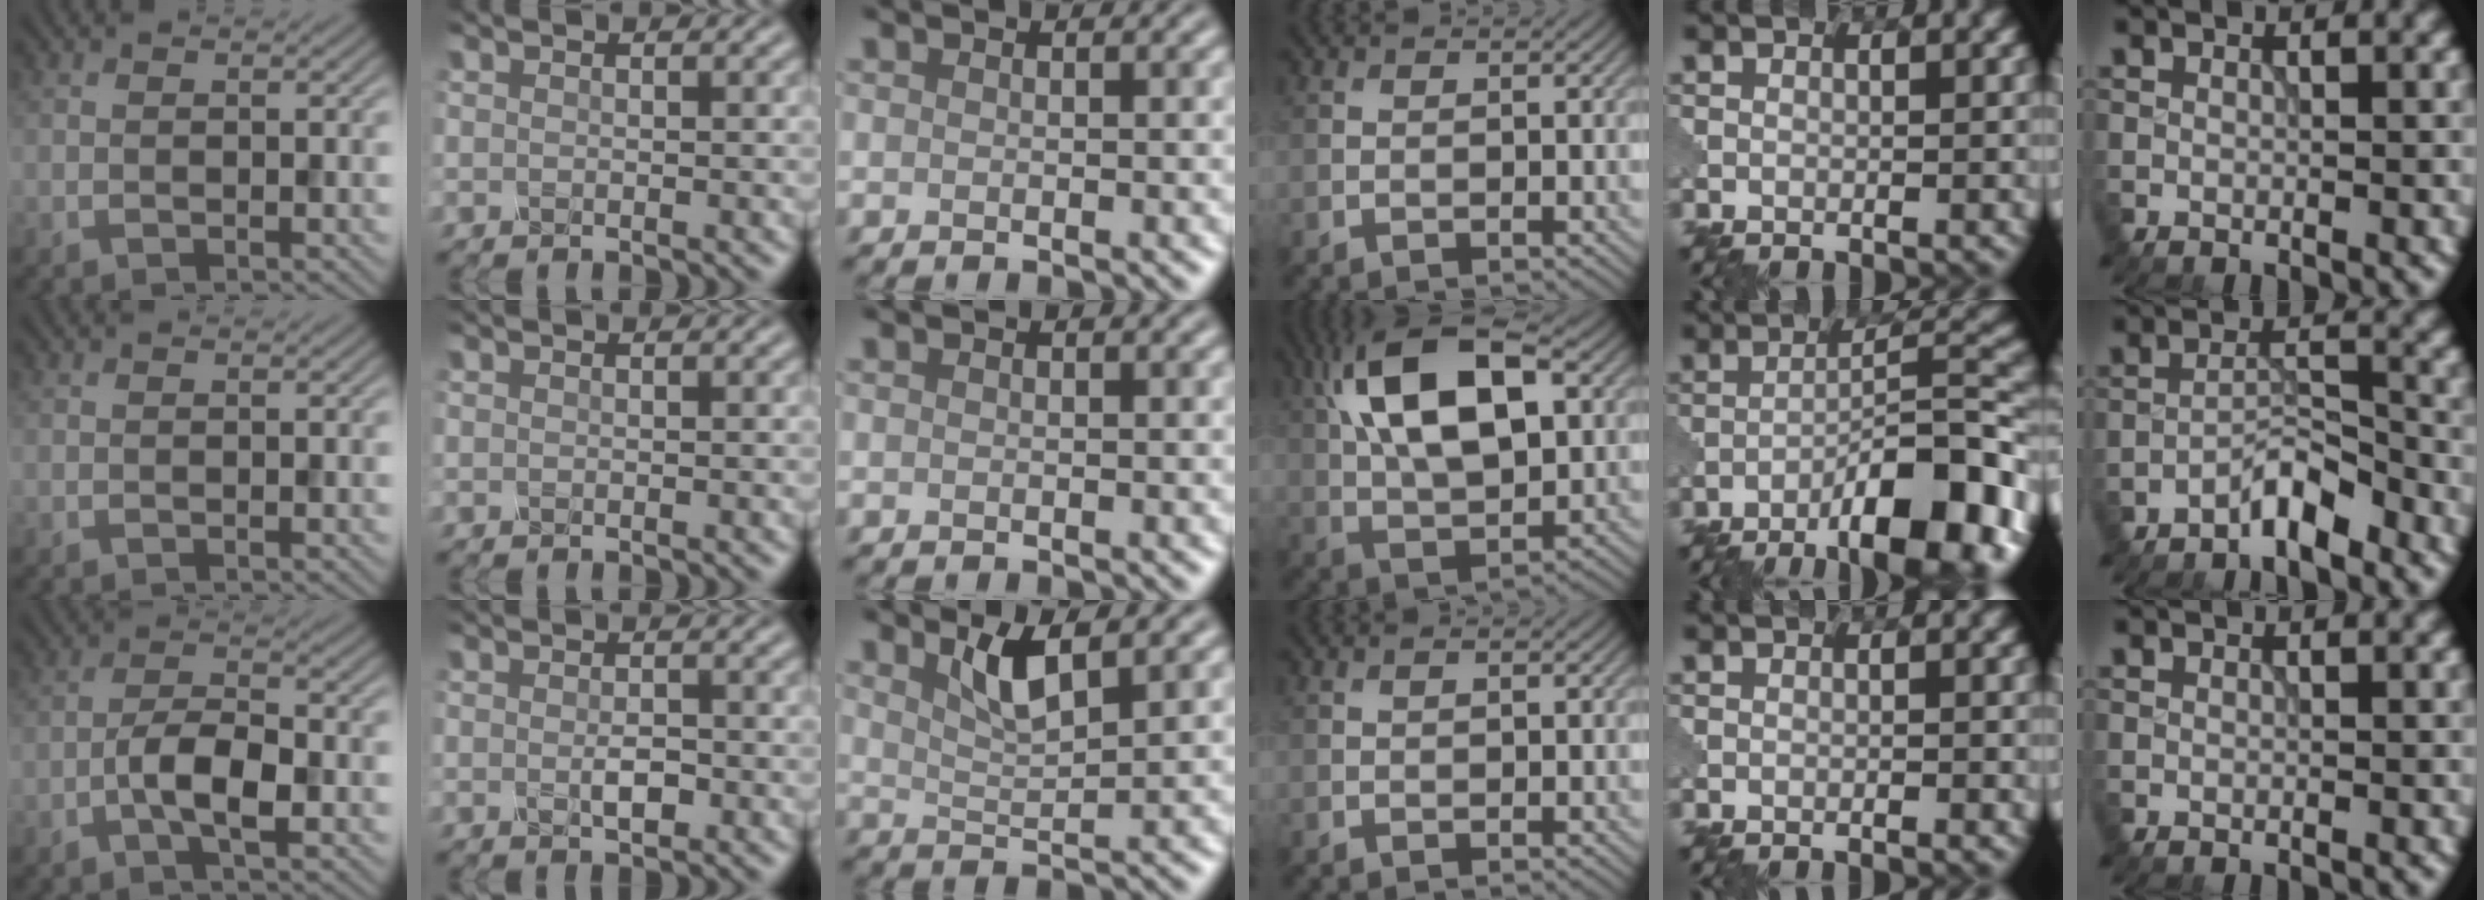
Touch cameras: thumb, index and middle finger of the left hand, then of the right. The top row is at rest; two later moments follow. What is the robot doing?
{"motion": "disassemble", "object": "glue stick"}